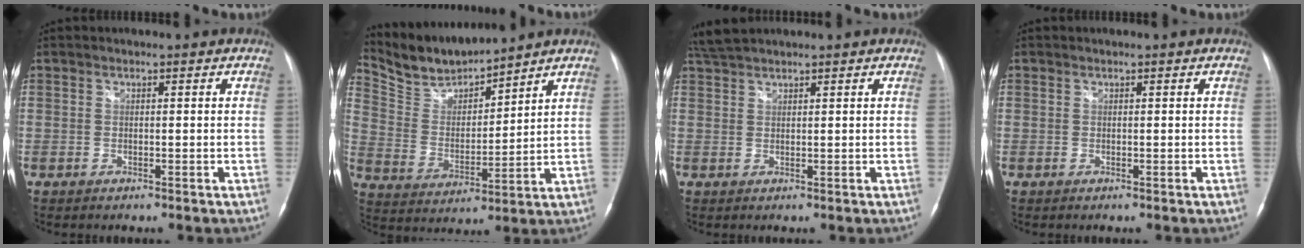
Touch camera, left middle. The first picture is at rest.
{"total": 10.5, "force": [10.3, 1.0, 2.1], "torque": [-0.060, 0.010, 0.213]}
{"total": 3.3, "force": [3.2, 0.2, 1.0], "torque": [-0.031, 0.018, 0.068]}
{"total": 0.0}